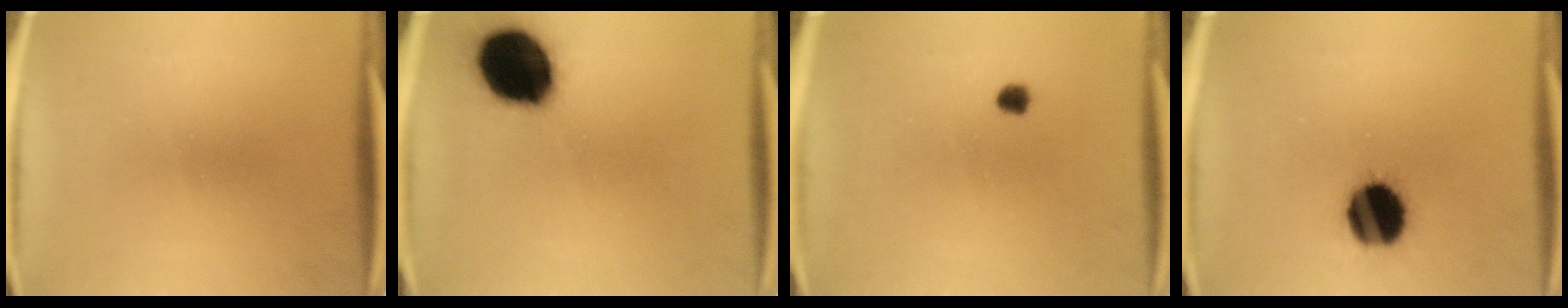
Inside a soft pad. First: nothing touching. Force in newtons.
{"total": 20.1}
{"total": 1.9}
{"total": 15.0}